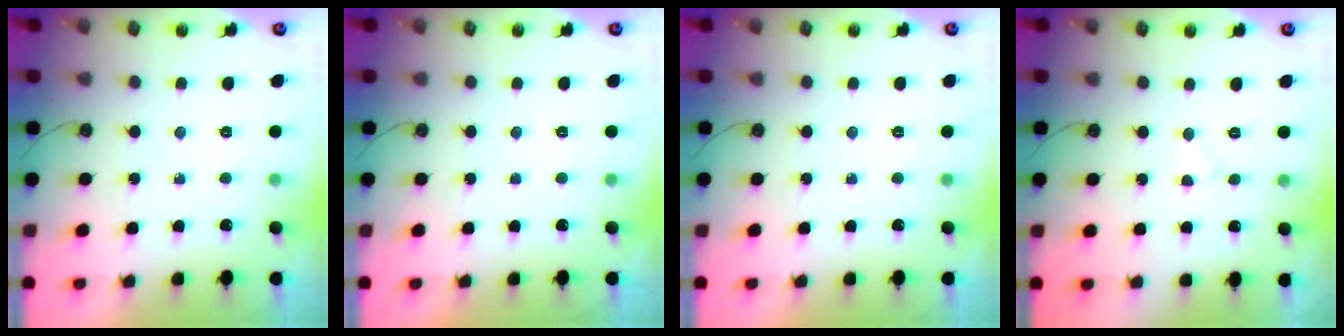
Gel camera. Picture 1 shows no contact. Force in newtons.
{"total": 0.0}
{"total": 0.0}
{"total": 2.6, "press": 2.5, "slide": 0.5}